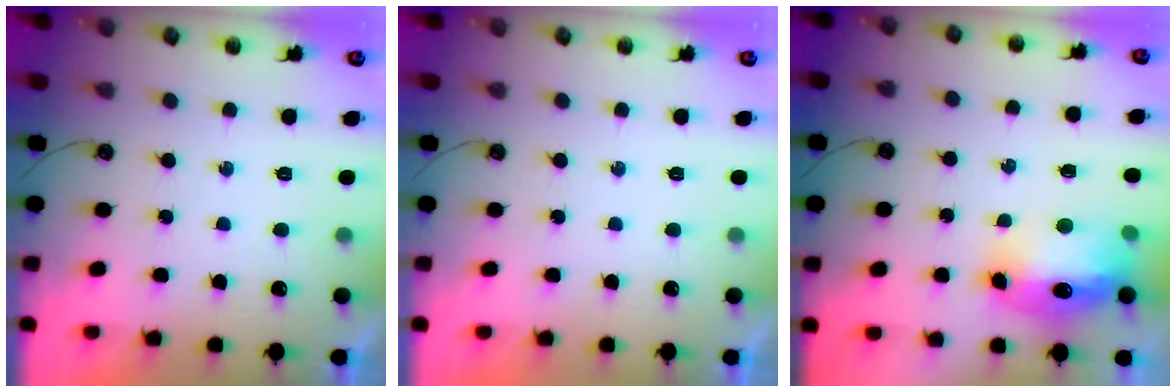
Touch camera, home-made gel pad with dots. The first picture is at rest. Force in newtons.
{"total": 0.0}
{"total": 13.8, "press": 13.8, "slide": 1.3}